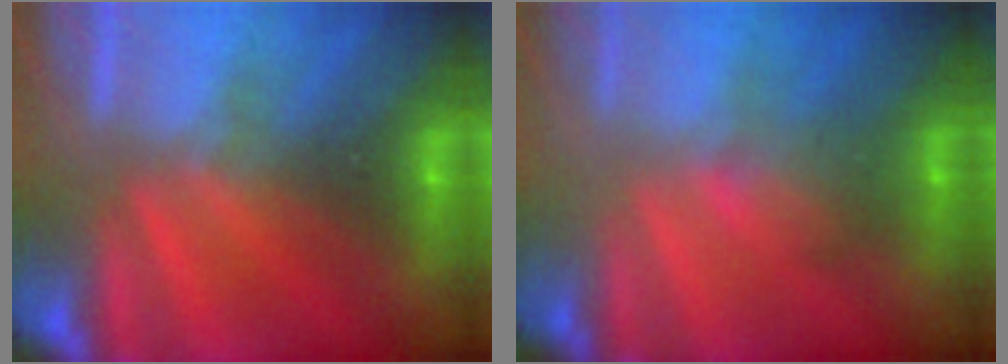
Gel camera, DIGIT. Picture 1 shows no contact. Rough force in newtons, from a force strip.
{"total": 2.2}